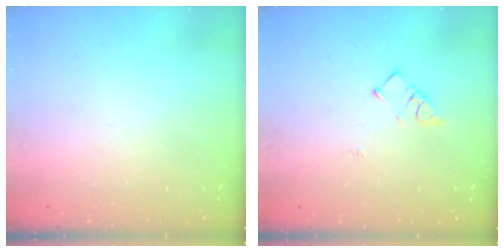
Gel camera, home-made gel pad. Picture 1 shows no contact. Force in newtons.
{"total": 3.6, "press": 3.5, "slide": 0.4}